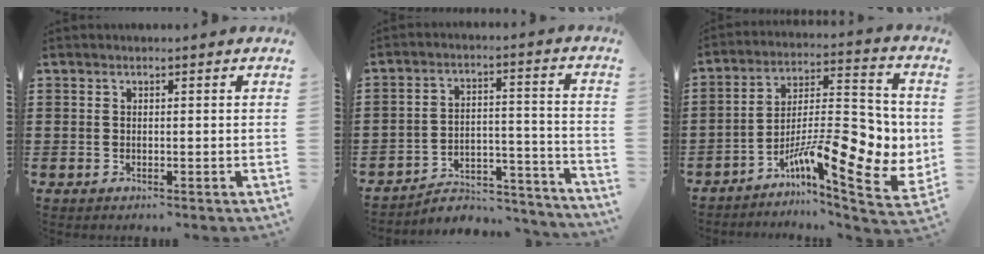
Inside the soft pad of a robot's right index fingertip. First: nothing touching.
{"total": 4.9, "force": [-4.5, 1.5, 1.3], "torque": [-0.022, 0.009, -0.091]}
{"total": 13.8, "force": [-3.8, 5.5, 12.0], "torque": [-0.166, -0.020, -0.063]}